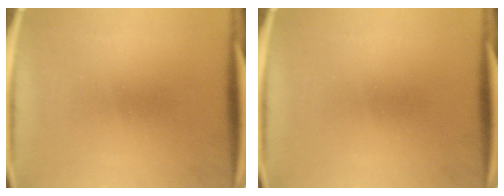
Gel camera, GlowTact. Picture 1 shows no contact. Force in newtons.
{"total": 0.0}